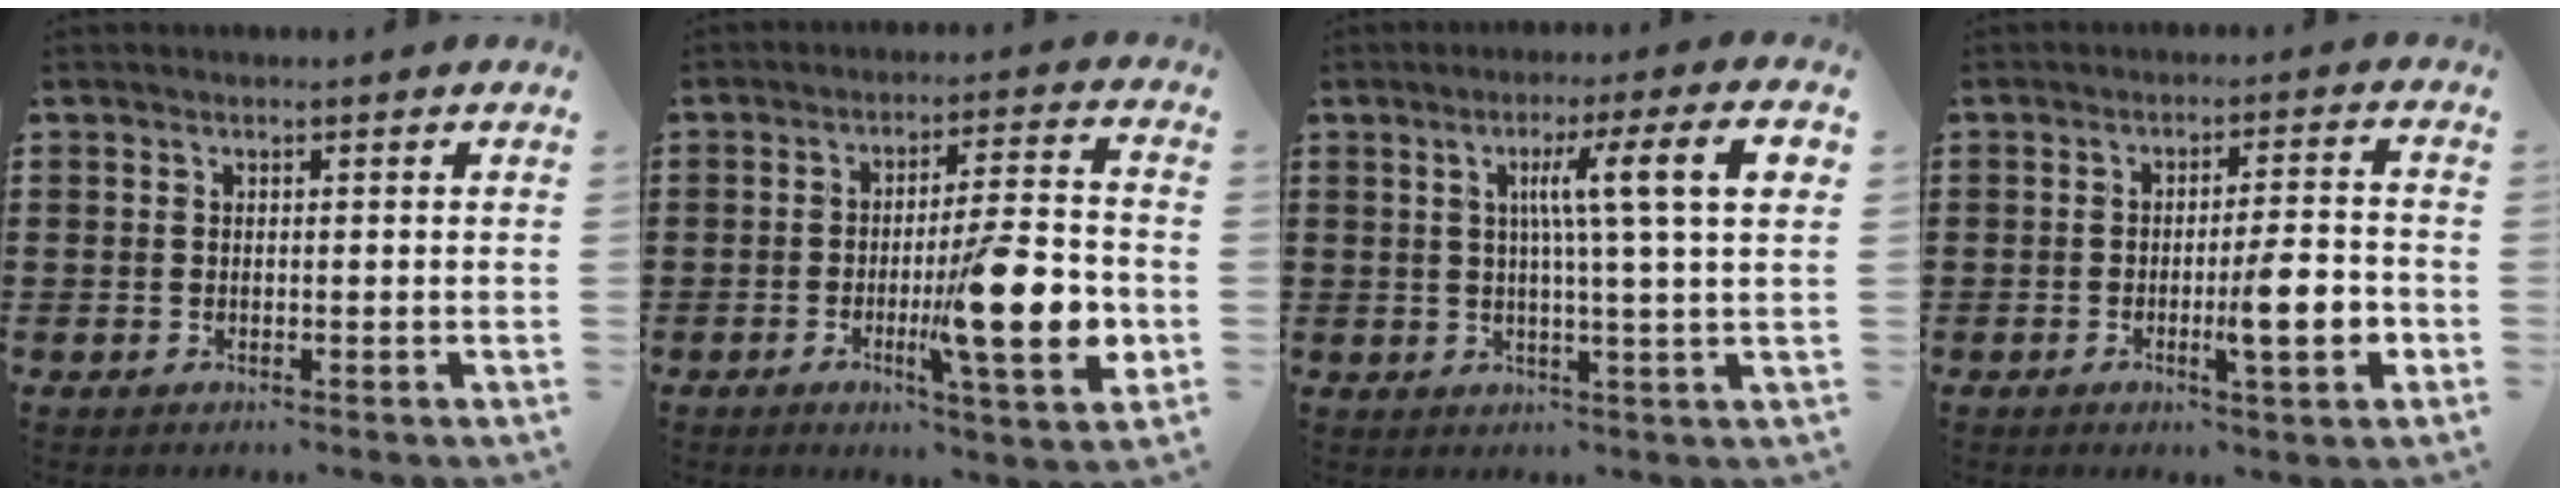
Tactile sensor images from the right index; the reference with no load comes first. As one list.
[{"total": 15.0, "force": [-3.5, 2.5, 14.4], "torque": [-0.219, -0.013, -0.056]}, {"total": 10.2, "force": [2.6, 0.0, 9.9], "torque": [-0.181, 0.003, 0.033]}, {"total": 8.4, "force": [-2.4, 1.2, 7.9], "torque": [-0.116, -0.005, -0.039]}]